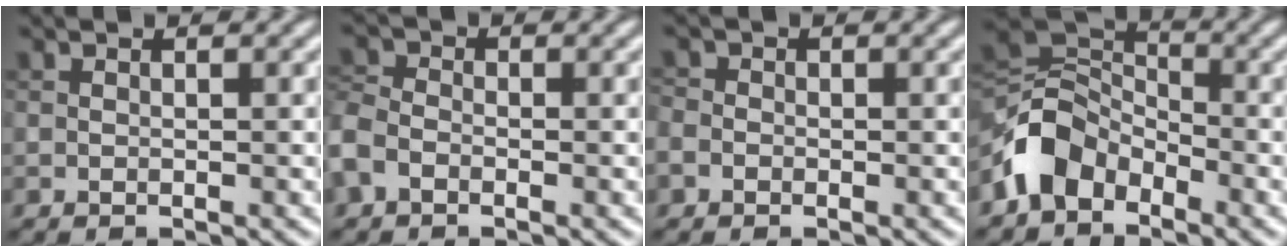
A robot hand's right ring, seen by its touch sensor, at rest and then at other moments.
{"total": 2.9, "force": [-1.4, 2.0, 1.6], "torque": [-0.041, 0.003, -0.045]}
{"total": 1.5, "force": [-0.5, 1.3, 0.5], "torque": [-0.002, 0.001, -0.013]}
{"total": 5.9, "force": [-3.3, 4.0, 2.8], "torque": [-0.054, 0.007, -0.078]}